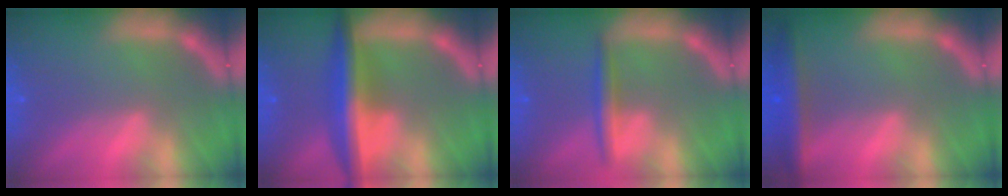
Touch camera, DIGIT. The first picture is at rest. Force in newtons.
{"total": 6.6}
{"total": 2.4}
{"total": 4.5}